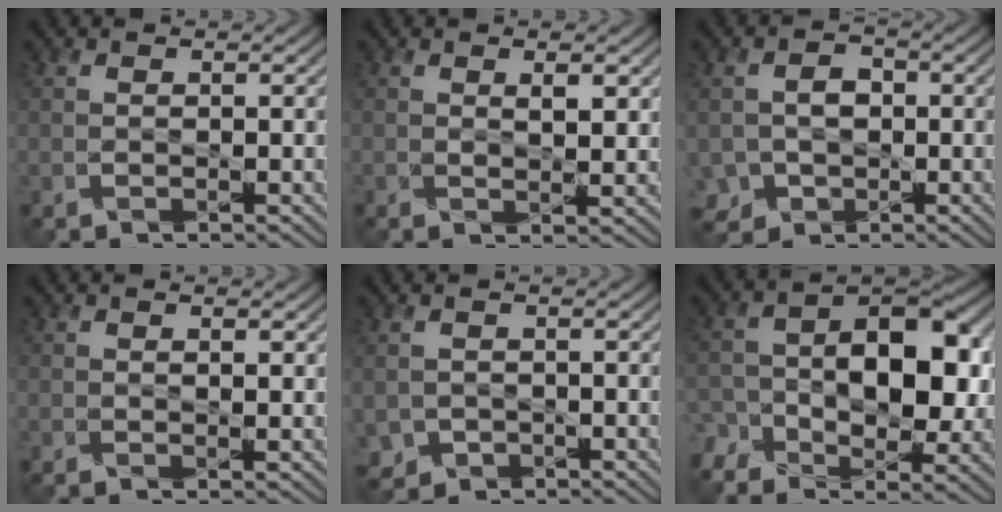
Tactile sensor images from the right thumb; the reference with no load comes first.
{"total": 1.8, "force": [1.0, 0.3, 1.4], "torque": [-0.027, -0.002, 0.022]}
{"total": 4.4, "force": [-1.1, 3.8, 1.9], "torque": [-0.041, -0.002, -0.018]}
{"total": 0.7, "force": [0.4, 0.1, 0.6], "torque": [-0.006, 0.000, 0.008]}
{"total": 2.1, "force": [-0.5, 2.0, 0.0], "torque": [-0.015, -0.015, -0.009]}
{"total": 11.9, "force": [-2.1, 7.6, 8.8], "torque": [-0.132, -0.003, -0.041]}